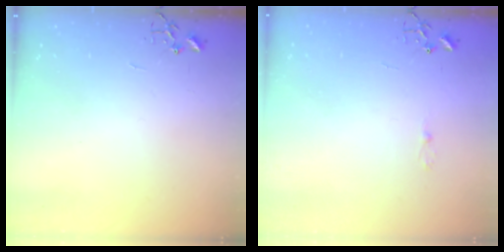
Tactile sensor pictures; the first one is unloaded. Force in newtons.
{"total": 2.5, "press": 2.5, "slide": 0.3}